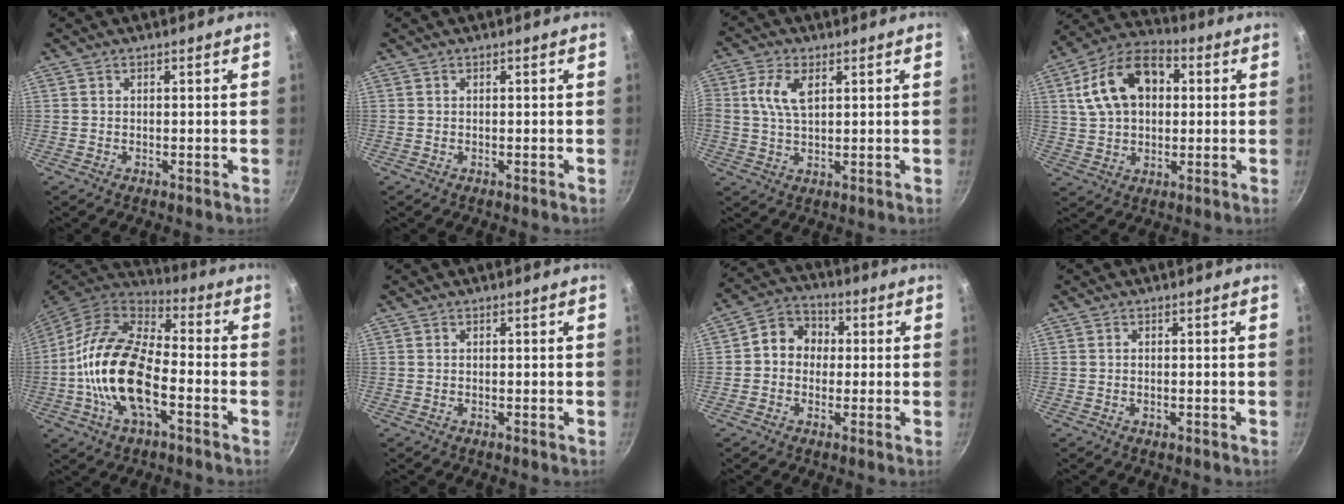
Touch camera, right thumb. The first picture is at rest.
{"total": 0.0}
{"total": 6.5, "force": [1.9, 3.7, 5.1], "torque": [-0.099, 0.001, 0.034]}
{"total": 15.8, "force": [3.6, 10.5, 11.2], "torque": [-0.174, 0.024, 0.048]}
{"total": 18.9, "force": [-4.5, 9.4, 15.8], "torque": [-0.289, 0.031, -0.098]}
{"total": 0.0}
{"total": 7.9, "force": [0.3, 6.9, 3.8], "torque": [-0.031, 0.020, -0.015]}
{"total": 0.5, "force": [-0.3, 0.2, 0.4], "torque": [-0.006, 0.000, -0.004]}